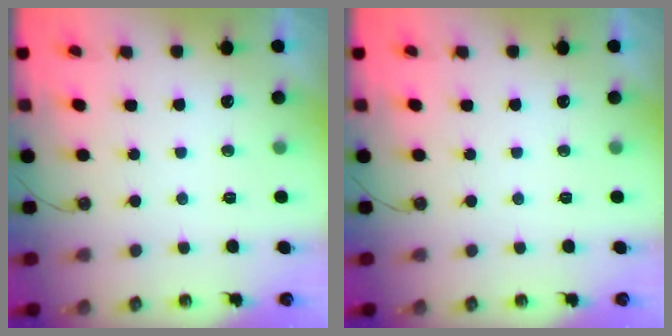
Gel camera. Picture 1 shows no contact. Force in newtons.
{"total": 0.0}